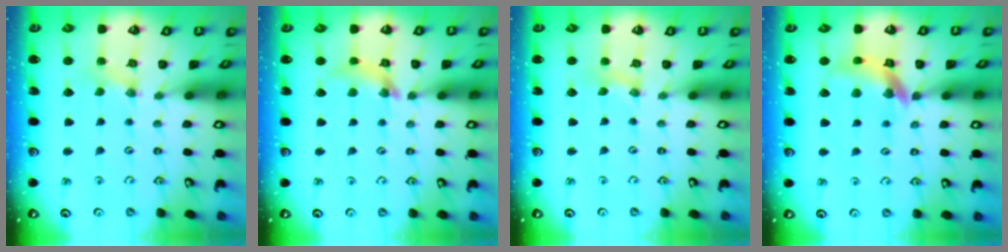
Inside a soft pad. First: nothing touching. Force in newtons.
{"total": 8.7, "press": 8.6, "slide": 1.1}
{"total": 0.0}
{"total": 12.9, "press": 12.8, "slide": 1.7}